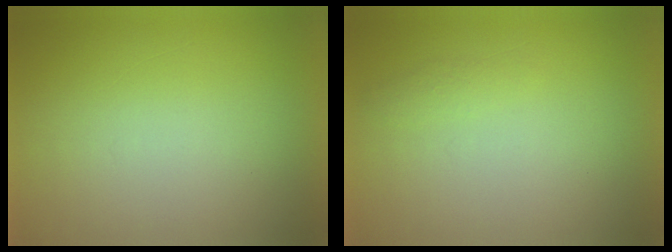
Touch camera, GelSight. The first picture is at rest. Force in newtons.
{"total": 1.2}